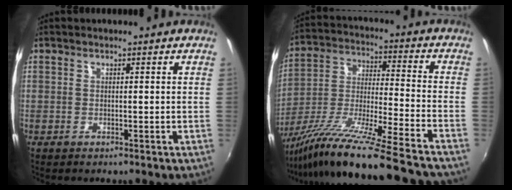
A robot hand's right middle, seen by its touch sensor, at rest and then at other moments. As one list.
[{"total": 23.3, "force": [-19.2, -0.9, 13.2], "torque": [-0.226, -0.052, -0.324]}]